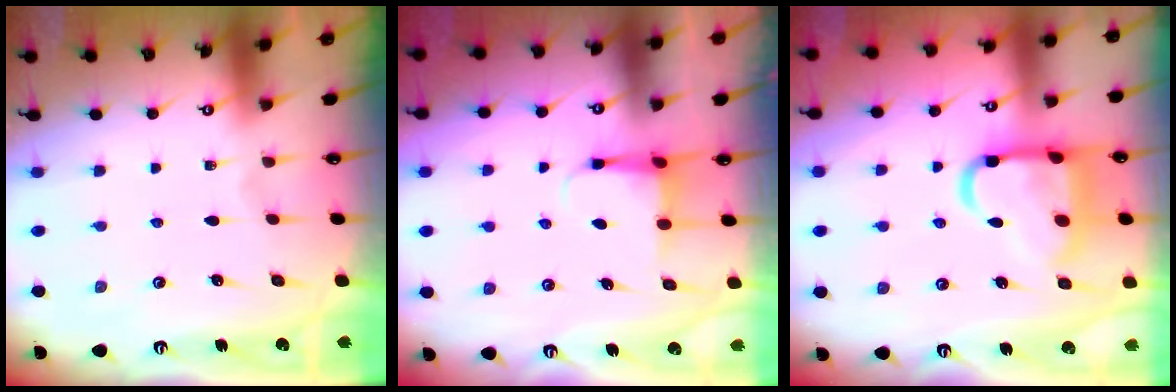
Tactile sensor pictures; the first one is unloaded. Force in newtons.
{"total": 4.2, "press": 4.2, "slide": 0.2}
{"total": 14.9, "press": 14.8, "slide": 1.4}